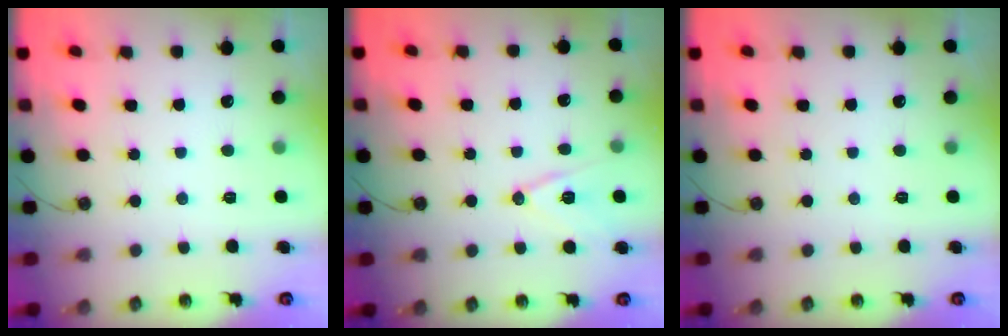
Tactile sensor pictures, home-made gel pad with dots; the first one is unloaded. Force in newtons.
{"total": 11.3, "press": 10.8, "slide": 3.2}
{"total": 0.0}